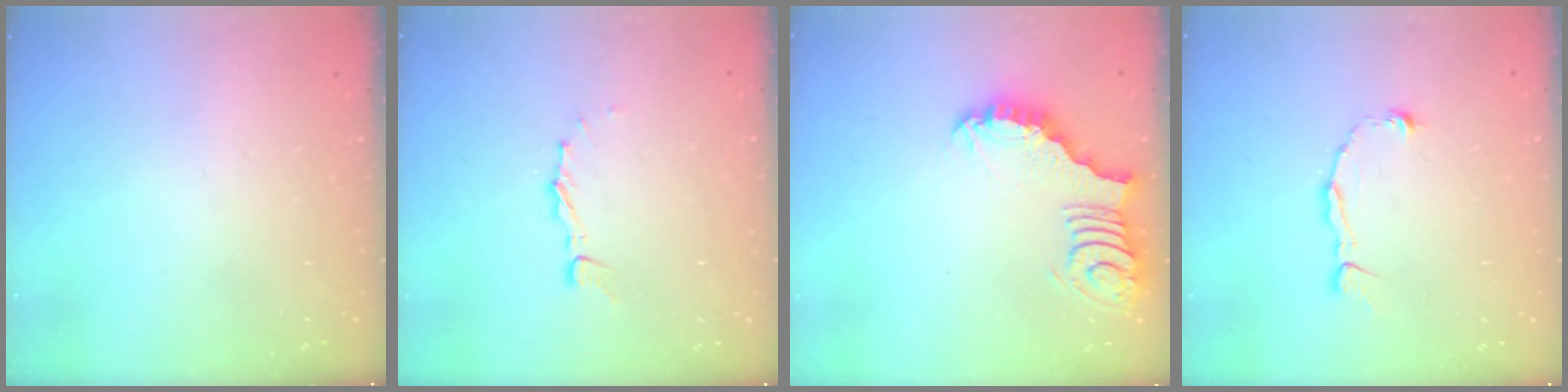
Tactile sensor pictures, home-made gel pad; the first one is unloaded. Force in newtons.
{"total": 3.4, "press": 3.4, "slide": 0.3}
{"total": 3.8, "press": 3.7, "slide": 0.8}
{"total": 4.3, "press": 4.3, "slide": 0.4}